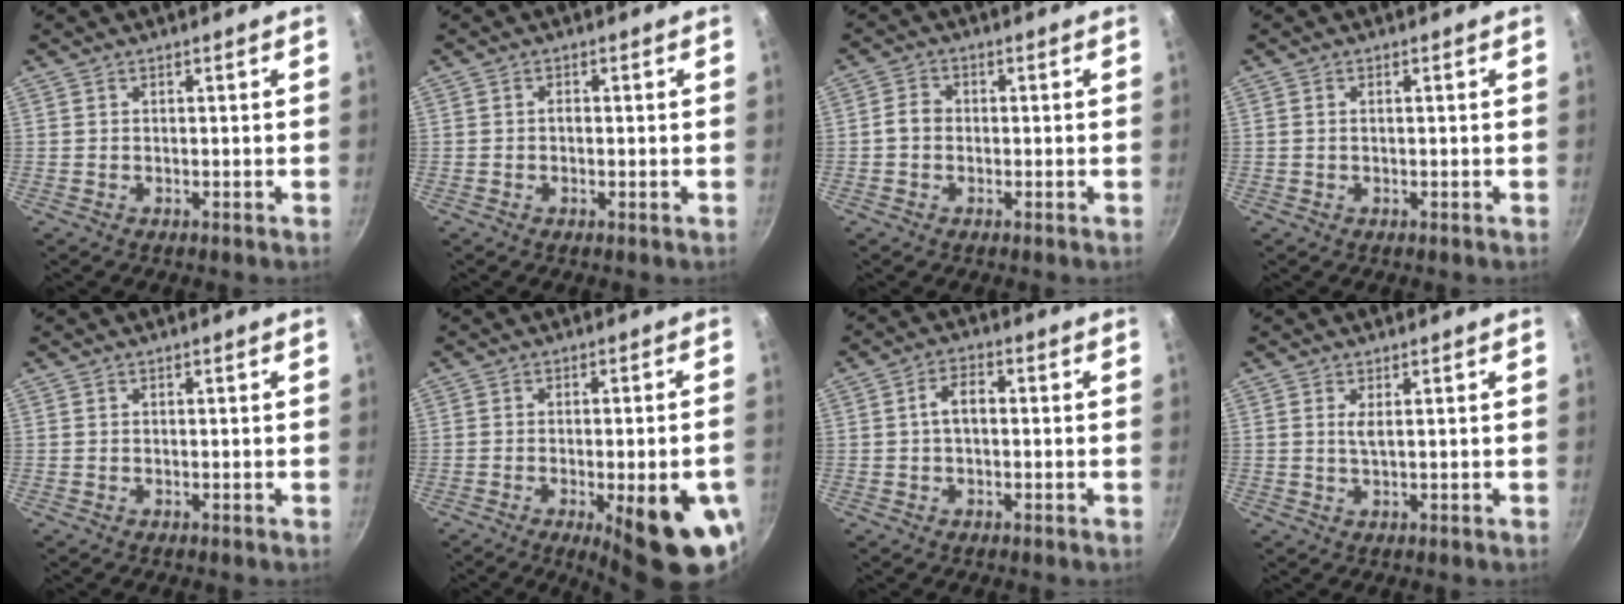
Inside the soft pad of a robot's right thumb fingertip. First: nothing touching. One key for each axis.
{"total": 1.2, "fx": -0.1, "fy": 0.6, "fz": 1.0, "tx": -0.017, "ty": 0.003, "tz": -0.005}
{"total": 3.1, "fx": -0.4, "fy": 2.5, "fz": 1.7, "tx": -0.024, "ty": 0.014, "tz": -0.014}
{"total": 0.7, "fx": 0.0, "fy": 0.2, "fz": 0.6, "tx": -0.014, "ty": 0.004, "tz": 0.001}
{"total": 0.0}
{"total": 16.2, "fx": -5.7, "fy": 4.5, "fz": 14.5, "tx": -0.166, "ty": 0.009, "tz": -0.069}
{"total": 4.3, "fx": 0.0, "fy": 2.5, "fz": 3.5, "tx": -0.057, "ty": 0.018, "tz": -0.006}
{"total": 1.6, "fx": 0.5, "fy": 0.2, "fz": 1.5, "tx": -0.034, "ty": -0.002, "tz": 0.010}